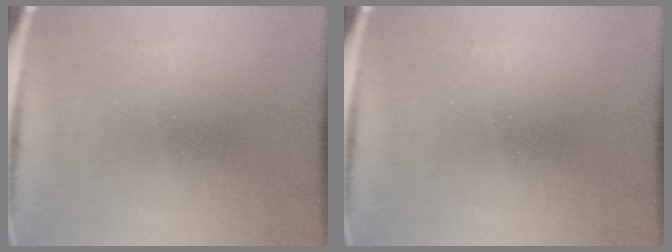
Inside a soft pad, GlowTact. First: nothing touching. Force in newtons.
{"total": 0.0}